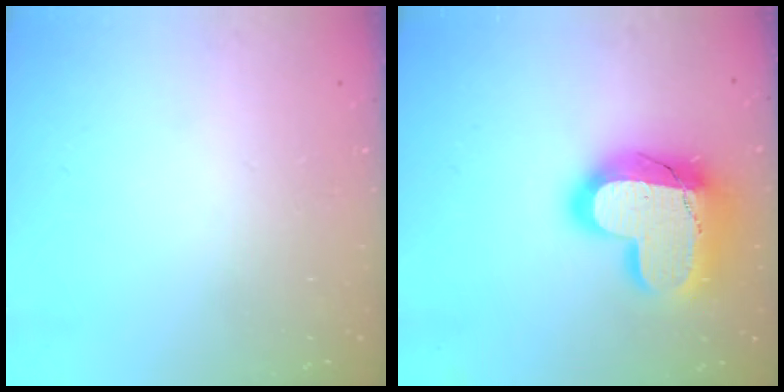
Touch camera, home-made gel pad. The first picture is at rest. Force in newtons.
{"total": 20.9, "press": 20.9, "slide": 1.8}